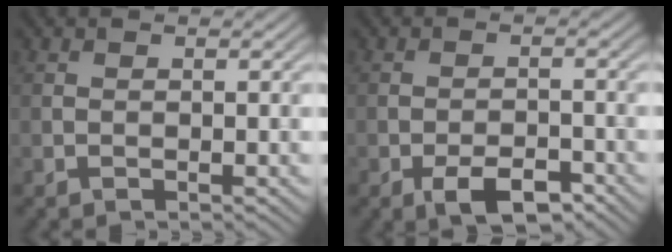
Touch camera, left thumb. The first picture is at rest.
{"total": 5.0, "force": [-3.1, 2.1, 3.4], "torque": [-0.052, -0.001, -0.051]}